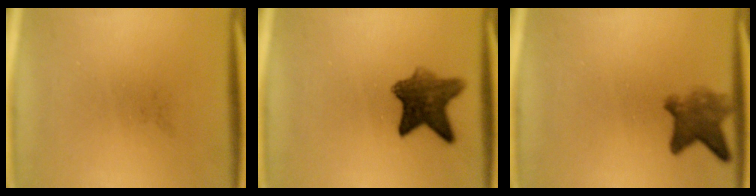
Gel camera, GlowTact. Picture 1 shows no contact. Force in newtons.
{"total": 7.7}
{"total": 5.2}